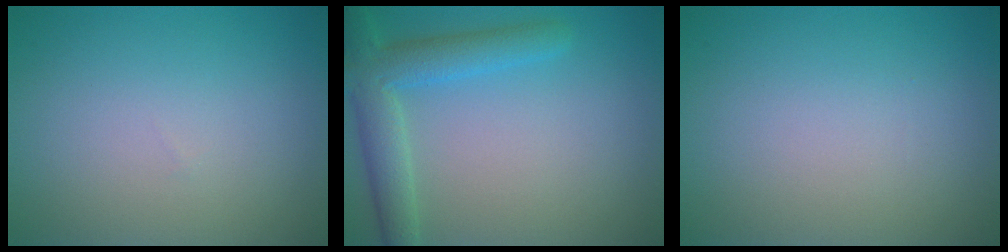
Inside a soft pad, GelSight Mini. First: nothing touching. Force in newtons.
{"total": 4.6, "press": 4.6, "slide": 0.2}
{"total": 0.0}